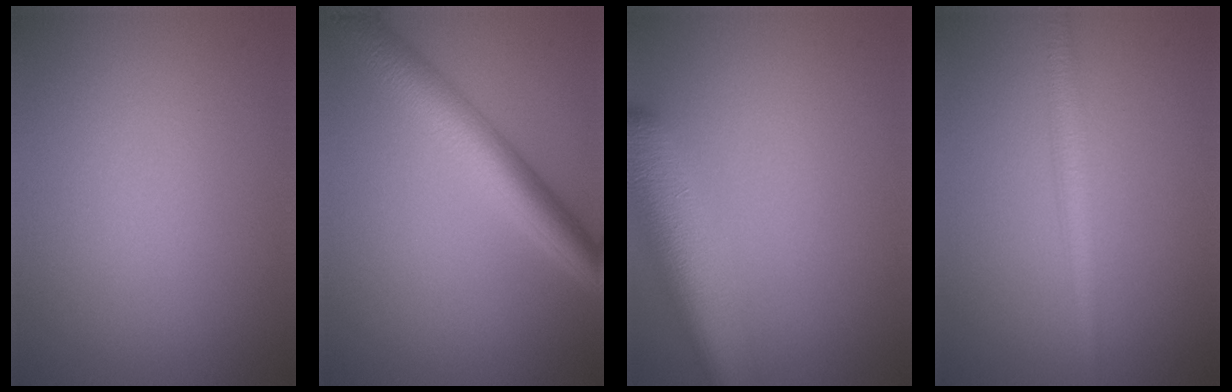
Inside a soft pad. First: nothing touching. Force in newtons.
{"total": 5.8, "press": 5.8, "slide": 0.1}
{"total": 7.2, "press": 7.2, "slide": 0.4}
{"total": 2.5, "press": 2.5, "slide": 0.0}